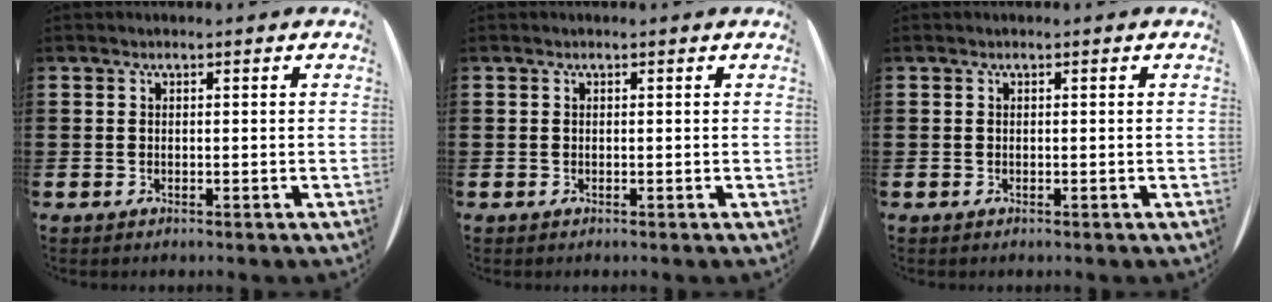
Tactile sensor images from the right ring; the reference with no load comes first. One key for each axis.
{"total": 0.0}
{"total": 0.0}